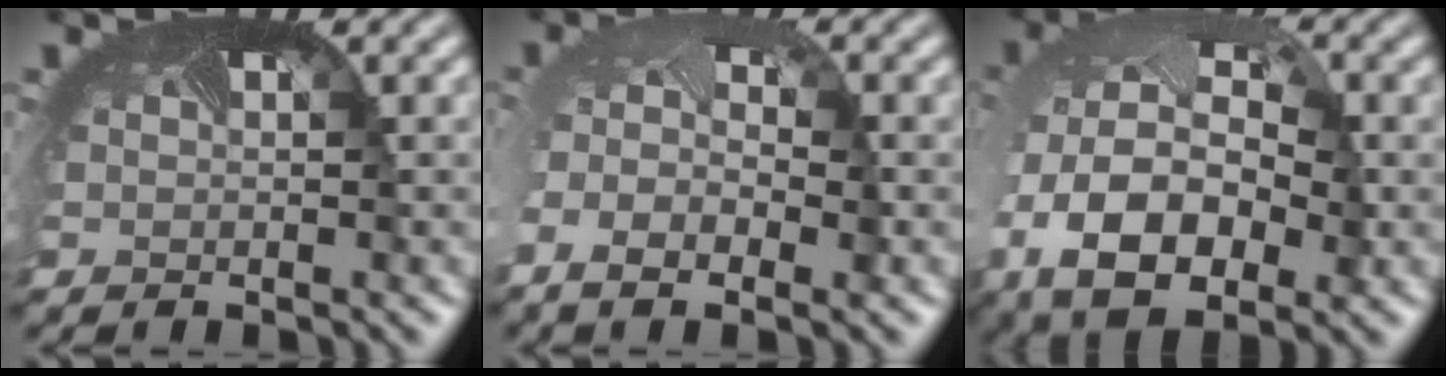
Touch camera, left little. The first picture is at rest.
{"total": 4.7, "force": [-1.7, 2.5, 3.6], "torque": [-0.082, -0.023, -0.027]}
{"total": 10.6, "force": [-3.2, 6.5, 7.7], "torque": [-0.180, -0.026, -0.056]}